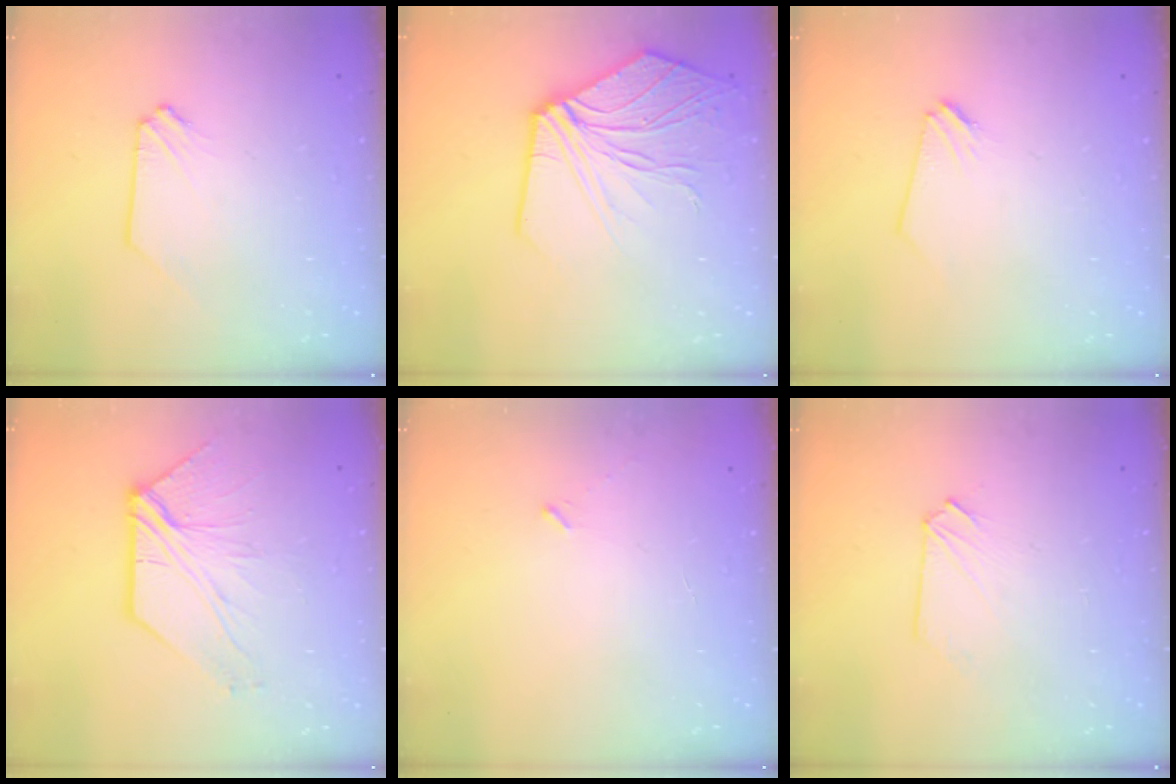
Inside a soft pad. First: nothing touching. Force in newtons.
{"total": 10.3, "press": 10.2, "slide": 1.4}
{"total": 0.0}
{"total": 7.3, "press": 7.3, "slide": 0.3}
{"total": 1.6, "press": 1.6, "slide": 0.4}
{"total": 0.8, "press": 0.8, "slide": 0.2}